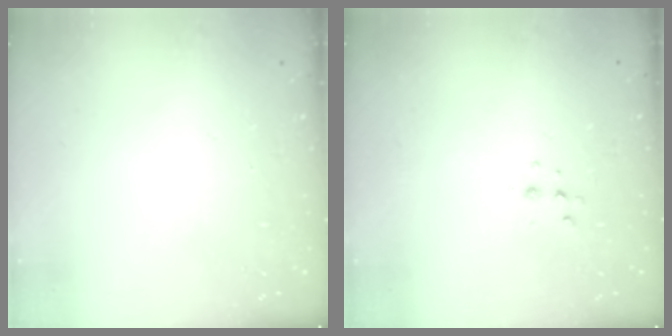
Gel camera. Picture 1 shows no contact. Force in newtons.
{"total": 3.8, "press": 3.7, "slide": 0.7}